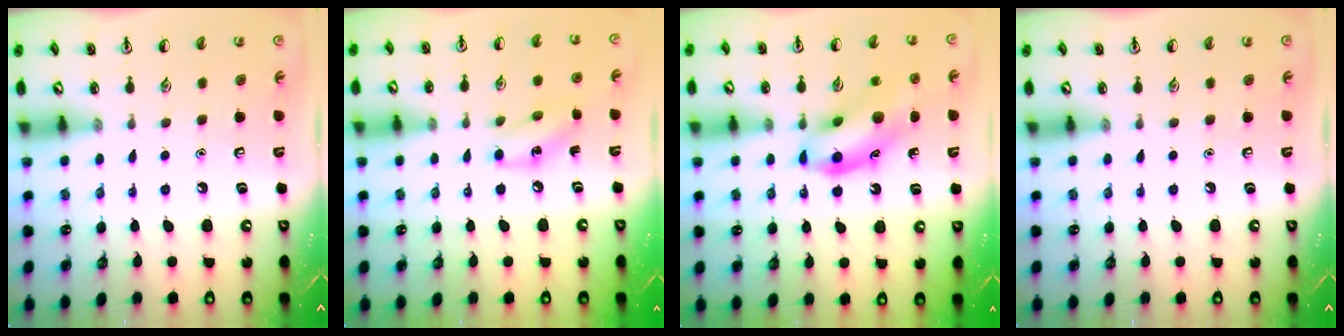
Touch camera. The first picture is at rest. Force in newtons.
{"total": 7.8, "press": 7.8, "slide": 0.6}
{"total": 13.5, "press": 13.3, "slide": 2.7}
{"total": 0.0}